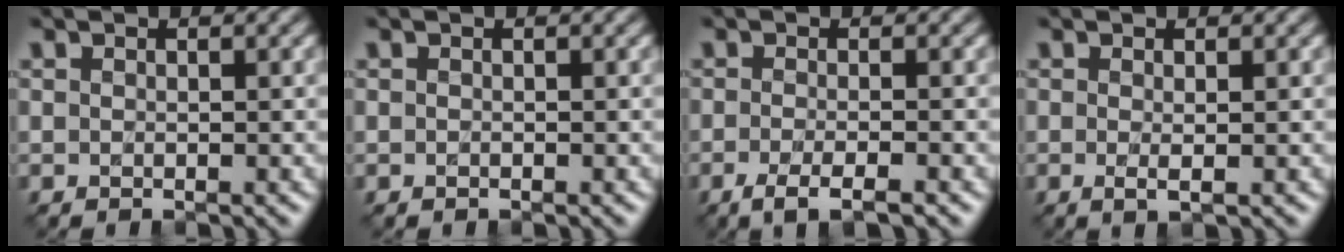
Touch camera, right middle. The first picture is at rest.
{"total": 0.0}
{"total": 3.0, "force": [-1.8, 0.6, 2.4], "torque": [-0.036, -0.009, -0.035]}
{"total": 1.0, "force": [-0.1, 0.2, 1.0], "torque": [-0.015, -0.003, -0.001]}